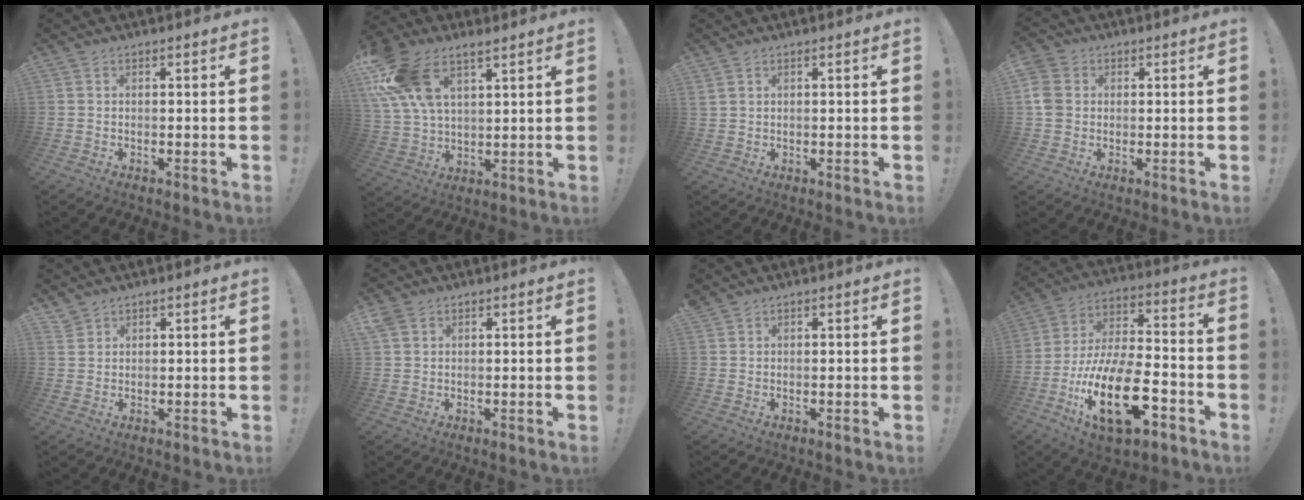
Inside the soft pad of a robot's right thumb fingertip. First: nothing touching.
{"total": 15.1, "force": [8.6, 8.2, 9.4], "torque": [-0.198, -0.035, 0.160]}
{"total": 1.3, "force": [0.8, 0.8, 0.7], "torque": [-0.017, 0.003, 0.016]}
{"total": 6.1, "force": [0.6, 5.4, 2.8], "torque": [-0.061, 0.004, 0.010]}
{"total": 2.3, "force": [2.1, 0.9, 0.4], "torque": [-0.008, -0.013, 0.041]}
{"total": 3.3, "force": [2.0, 2.3, 1.2], "torque": [-0.020, -0.007, 0.039]}
{"total": 1.0, "force": [0.9, 0.4, 0.2], "torque": [-0.002, -0.002, 0.017]}
{"total": 22.9, "force": [-9.4, 9.3, 18.7], "torque": [-0.361, 0.045, -0.154]}